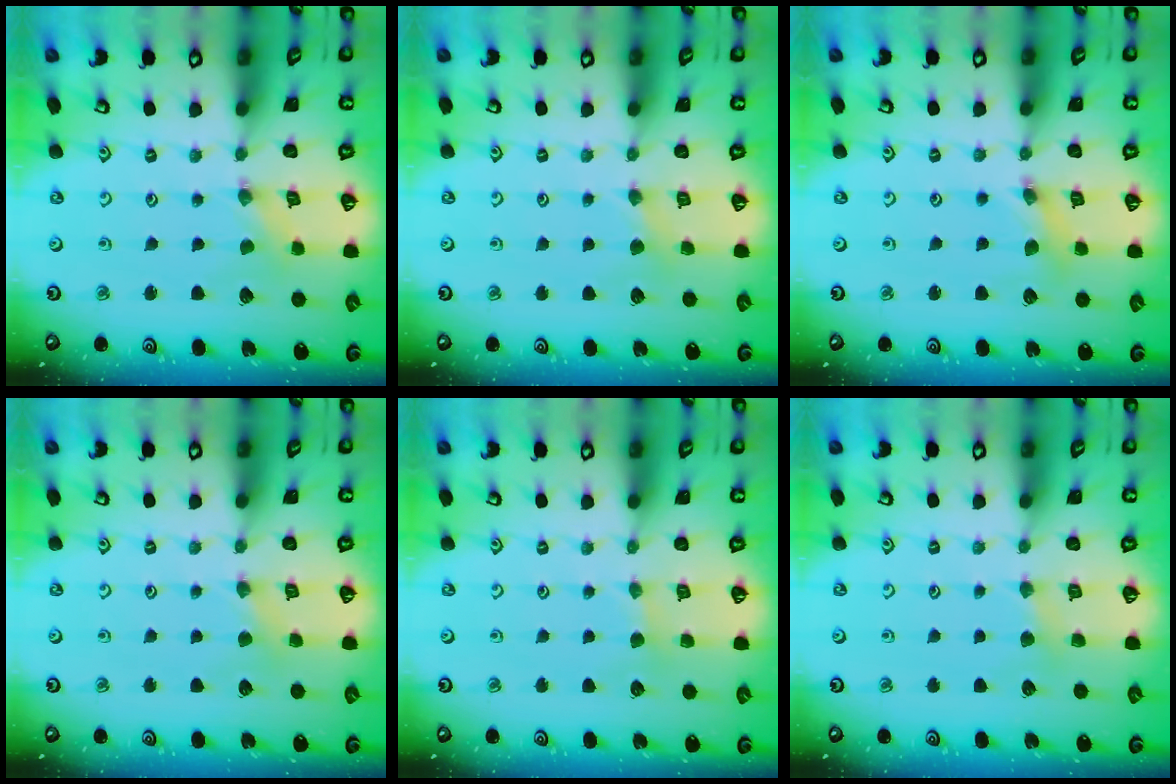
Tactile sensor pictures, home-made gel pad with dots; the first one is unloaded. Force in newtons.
{"total": 2.5, "press": 2.5, "slide": 0.5}
{"total": 4.1, "press": 4.1, "slide": 0.4}
{"total": 2.9, "press": 2.9, "slide": 0.6}
{"total": 1.9, "press": 1.9, "slide": 0.3}
{"total": 3.9, "press": 3.9, "slide": 0.6}